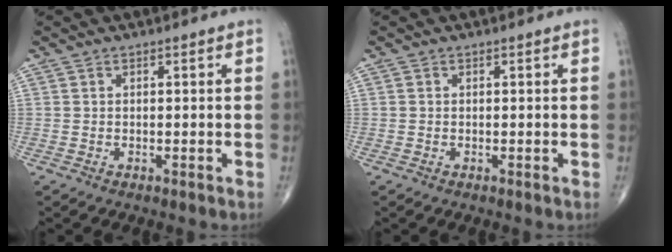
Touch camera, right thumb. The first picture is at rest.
{"total": 0.0}